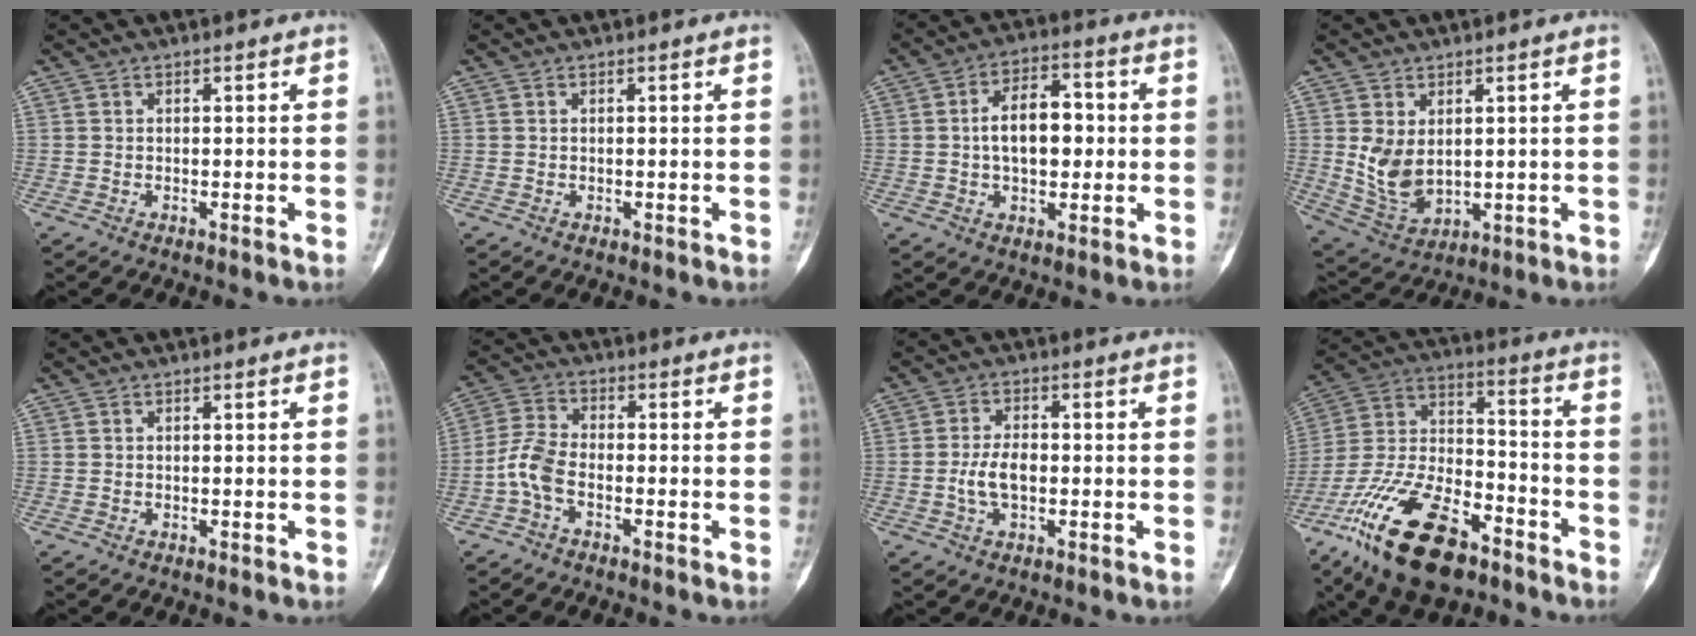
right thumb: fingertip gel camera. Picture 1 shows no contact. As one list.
[{"total": 0.0}, {"total": 10.6, "force": [0.2, 6.4, 8.4], "torque": [-0.109, 0.022, 0.000]}, {"total": 8.5, "force": [1.0, 5.9, 6.0], "torque": [-0.097, -0.013, 0.042]}, {"total": 0.0}, {"total": 6.3, "force": [-2.5, 3.5, 4.5], "torque": [-0.099, 0.023, -0.060]}, {"total": 5.6, "force": [-1.0, 3.2, 4.5], "torque": [-0.084, 0.013, -0.020]}, {"total": 23.6, "force": [-14.6, 10.3, 15.5], "torque": [-0.329, 0.052, -0.270]}]